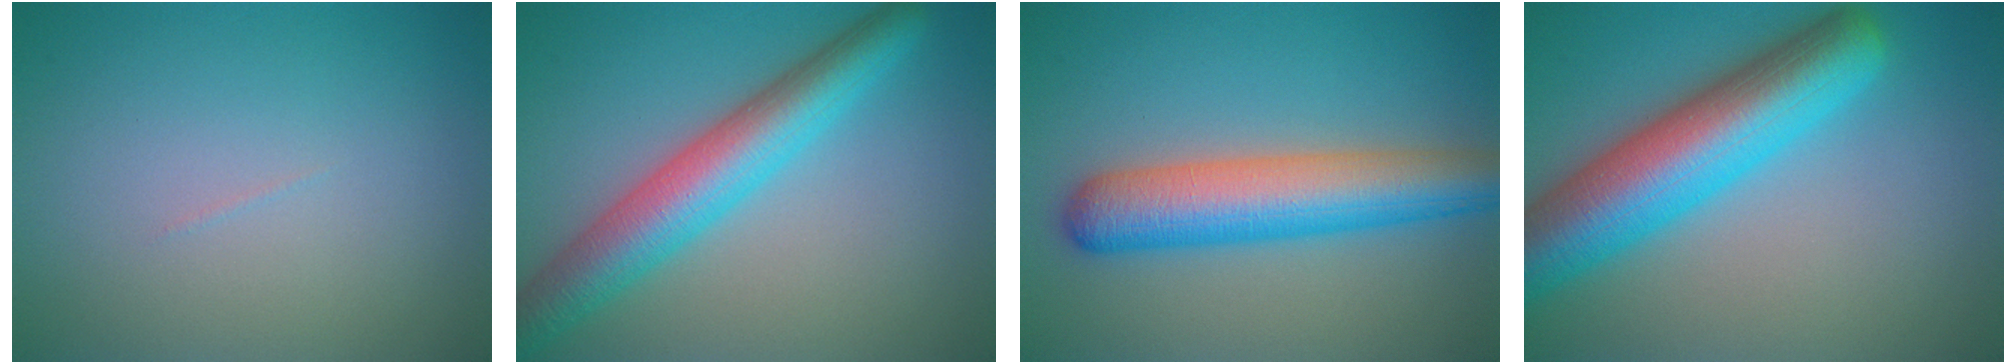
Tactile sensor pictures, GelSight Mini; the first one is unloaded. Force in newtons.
{"total": 6.8, "press": 6.8, "slide": 0.3}
{"total": 7.6, "press": 7.6, "slide": 0.2}
{"total": 10.2, "press": 10.2, "slide": 0.3}